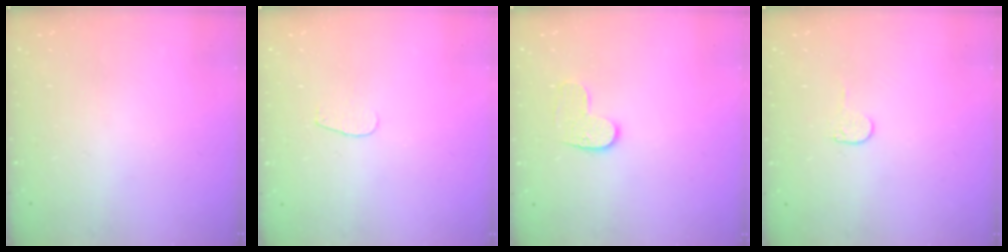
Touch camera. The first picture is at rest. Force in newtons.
{"total": 2.8, "press": 2.8, "slide": 0.2}
{"total": 6.8, "press": 6.8, "slide": 0.1}
{"total": 4.0, "press": 4.0, "slide": 0.3}